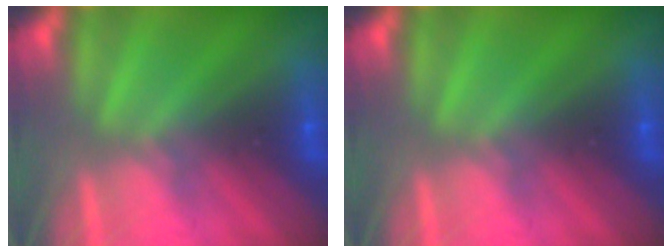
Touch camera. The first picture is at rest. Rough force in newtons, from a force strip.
{"total": 0.0}